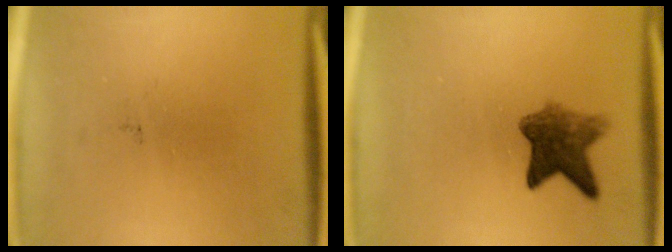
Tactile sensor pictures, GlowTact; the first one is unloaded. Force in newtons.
{"total": 6.1}